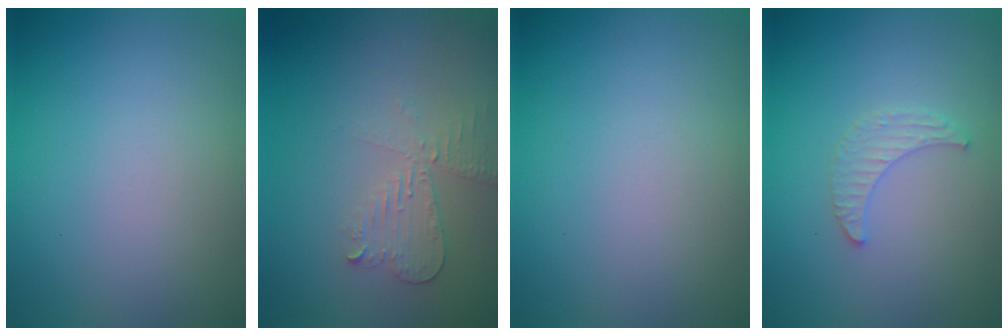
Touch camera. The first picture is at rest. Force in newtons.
{"total": 2.6, "press": 2.5, "slide": 0.6}
{"total": 0.0}
{"total": 1.6, "press": 1.5, "slide": 0.4}